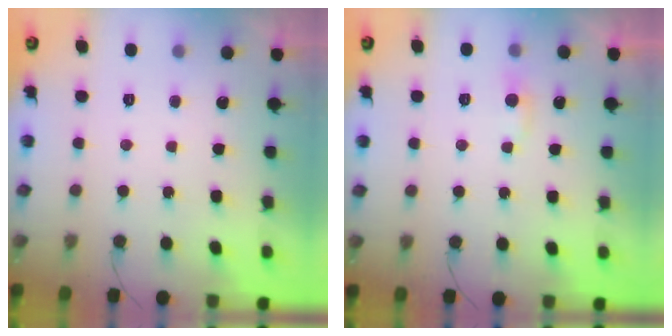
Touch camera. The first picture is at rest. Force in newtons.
{"total": 3.7, "press": 3.7, "slide": 0.4}